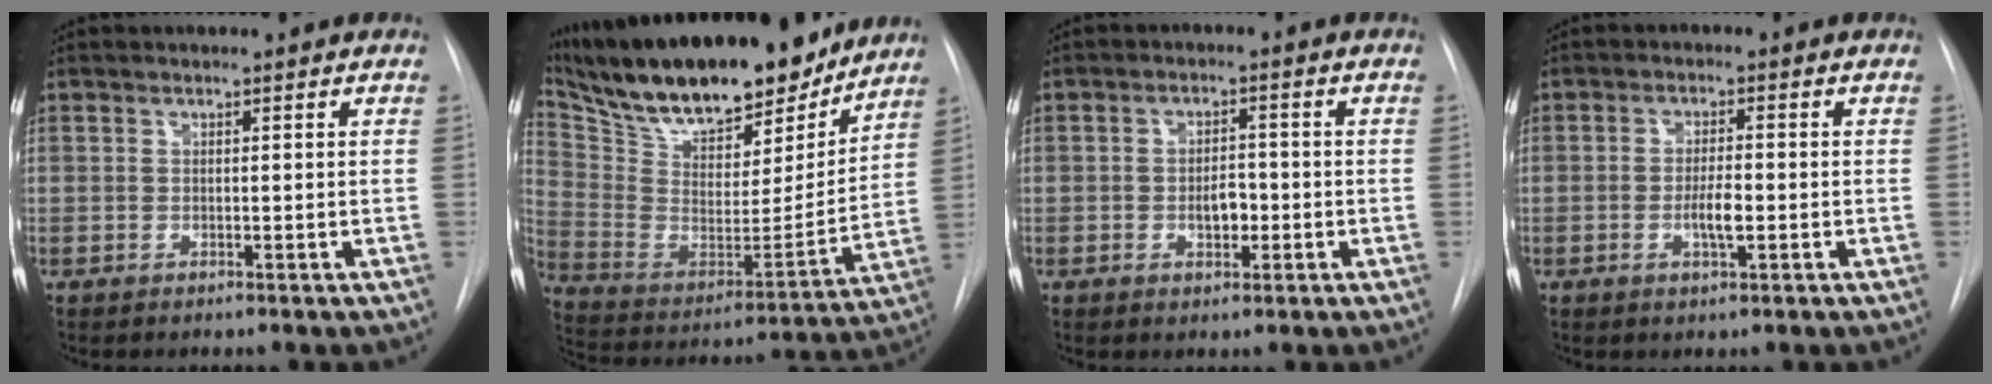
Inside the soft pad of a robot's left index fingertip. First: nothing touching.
{"total": 27.7, "force": [23.0, 8.0, 13.2], "torque": [-0.252, -0.003, 0.360]}
{"total": 3.6, "force": [-1.0, 1.9, 2.8], "torque": [-0.042, 0.004, -0.013]}
{"total": 3.6, "force": [-1.0, 0.8, 3.4], "torque": [-0.062, -0.001, -0.016]}